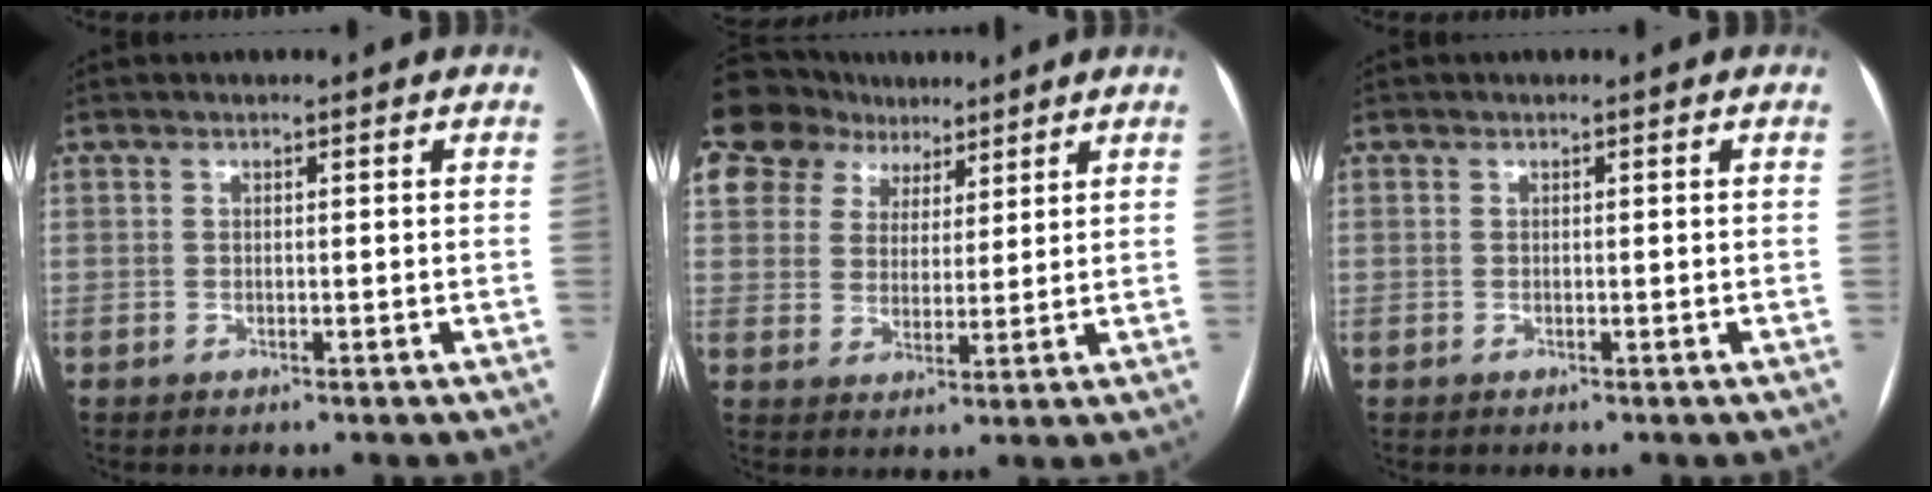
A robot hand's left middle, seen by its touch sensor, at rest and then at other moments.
{"total": 10.9, "force": [7.9, 6.9, 3.1], "torque": [-0.071, 0.039, 0.146]}
{"total": 0.0}